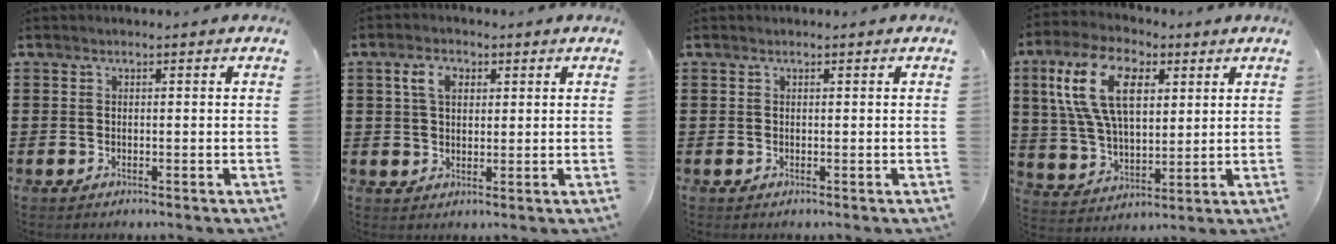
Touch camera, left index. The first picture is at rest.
{"total": 4.0, "force": [1.5, 2.6, 2.6], "torque": [-0.063, 0.013, 0.025]}
{"total": 0.0}
{"total": 13.4, "force": [5.4, 7.2, 9.9], "torque": [-0.224, 0.014, 0.098]}